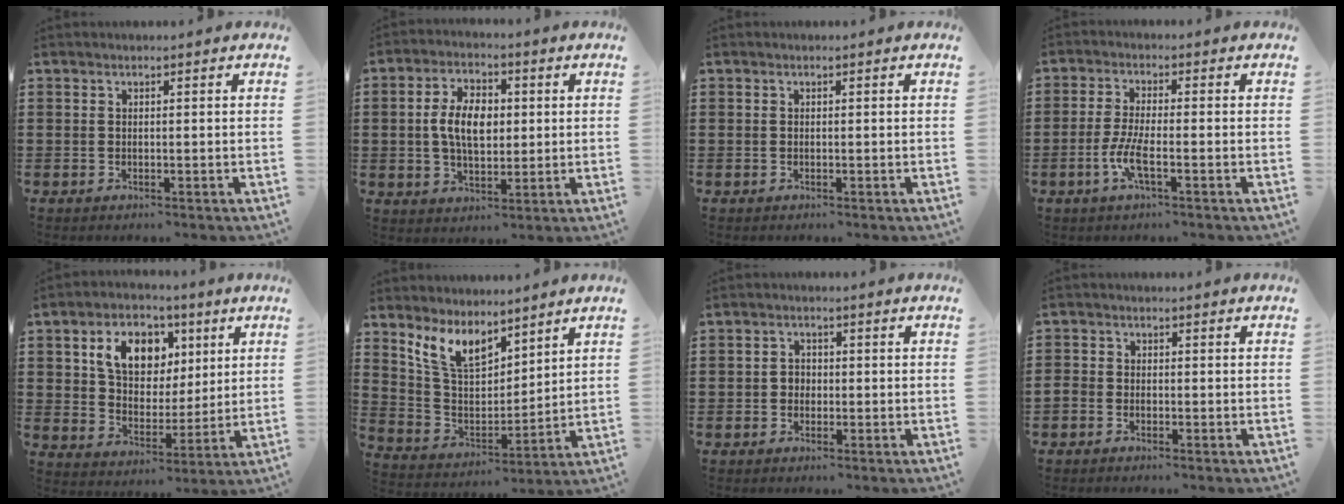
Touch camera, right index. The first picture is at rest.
{"total": 7.4, "force": [0.4, 4.3, 6.0], "torque": [-0.126, 0.009, 0.000]}
{"total": 0.0}
{"total": 4.9, "force": [-2.0, 0.8, 4.4], "torque": [-0.102, -0.012, -0.043]}
{"total": 9.3, "force": [4.0, 6.6, 5.1], "torque": [-0.107, 0.014, 0.068]}
{"total": 8.3, "force": [6.3, 3.7, 4.0], "torque": [-0.106, -0.015, 0.119]}
{"total": 1.6, "force": [-0.5, 1.4, 0.6], "torque": [-0.017, 0.001, -0.012]}
{"total": 1.4, "force": [-1.1, 0.8, 0.3], "torque": [-0.017, 0.001, -0.026]}